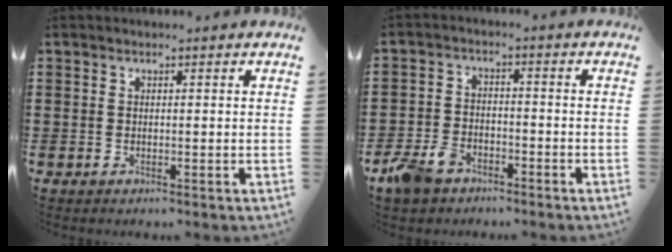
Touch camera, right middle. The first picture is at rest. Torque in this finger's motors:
{"motor_torque": [0.21, -0.12, 0.09, 0.06]}